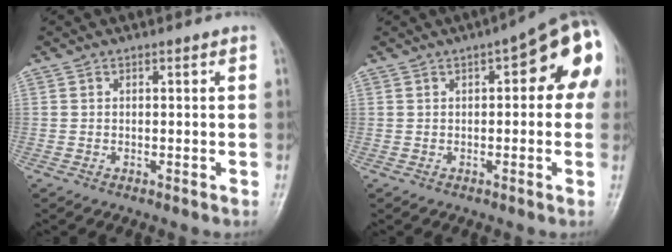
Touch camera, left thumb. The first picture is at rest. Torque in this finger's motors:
{"motor_torque": [0.22, 1.08, 0.13, -0.01, 0.12]}